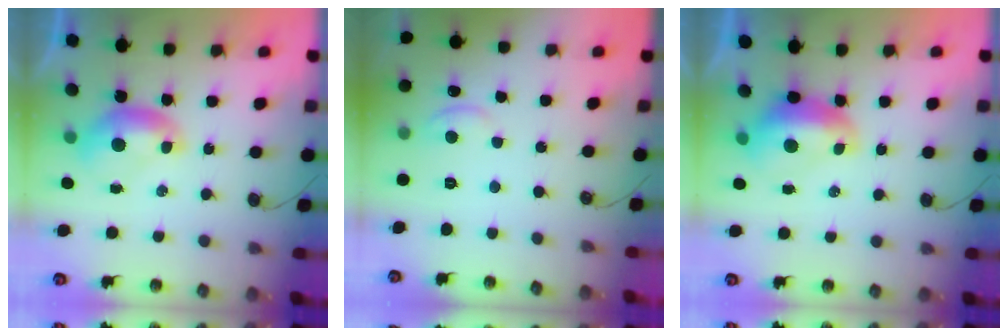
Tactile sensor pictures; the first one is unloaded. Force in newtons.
{"total": 1.7, "press": 1.6, "slide": 0.3}
{"total": 2.1, "press": 1.9, "slide": 0.9}